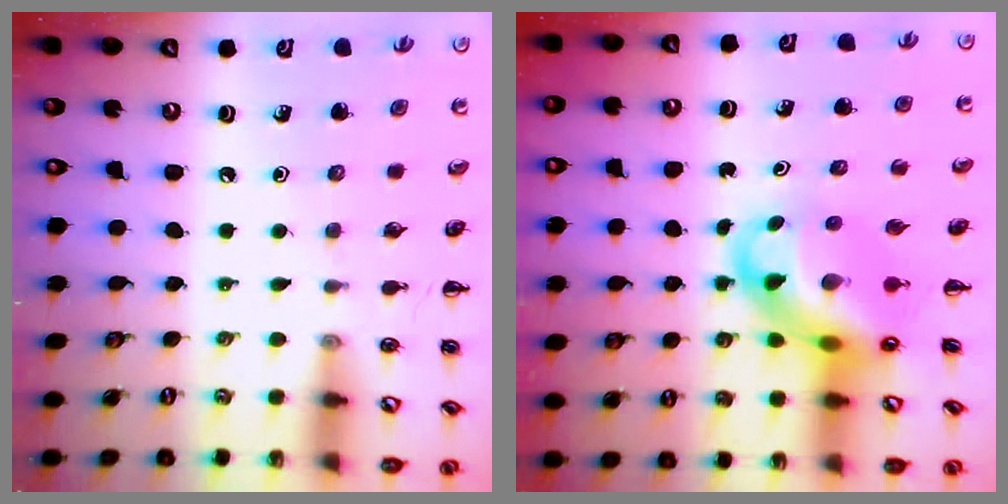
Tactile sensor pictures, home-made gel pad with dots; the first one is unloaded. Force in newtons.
{"total": 11.5, "press": 11.0, "slide": 3.2}